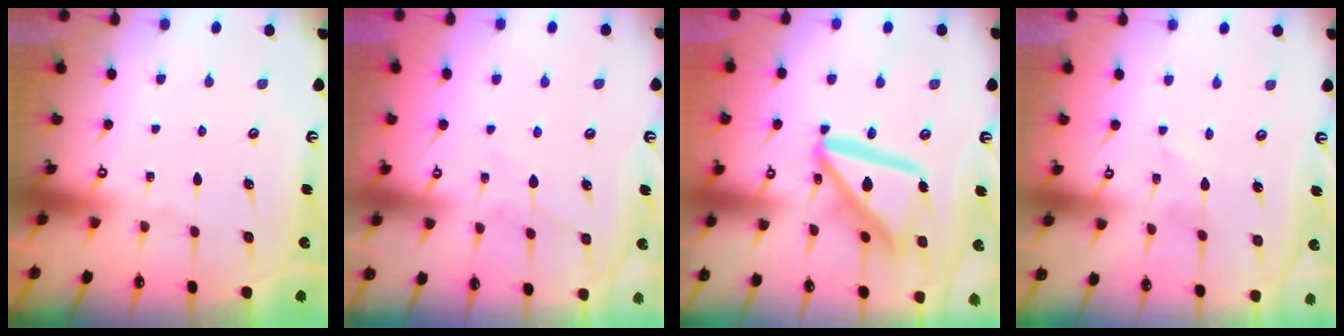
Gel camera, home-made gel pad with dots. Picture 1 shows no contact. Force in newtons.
{"total": 6.9, "press": 6.9, "slide": 0.7}
{"total": 18.1, "press": 18.0, "slide": 1.8}
{"total": 1.7, "press": 1.7, "slide": 0.2}